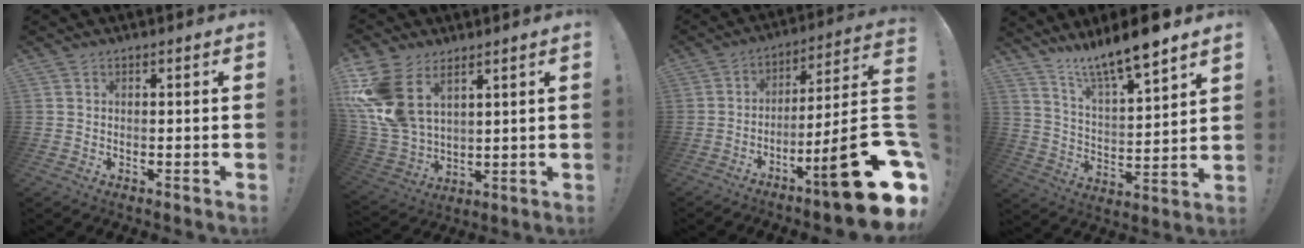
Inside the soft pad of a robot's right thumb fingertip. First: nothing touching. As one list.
[{"total": 15.0, "force": [6.9, 9.6, 9.1], "torque": [-0.204, -0.038, 0.133]}, {"total": 23.4, "force": [-9.4, 3.6, 21.2], "torque": [-0.287, 0.037, -0.146]}, {"total": 12.0, "force": [10.7, 0.8, 5.6], "torque": [-0.104, -0.085, 0.181]}]